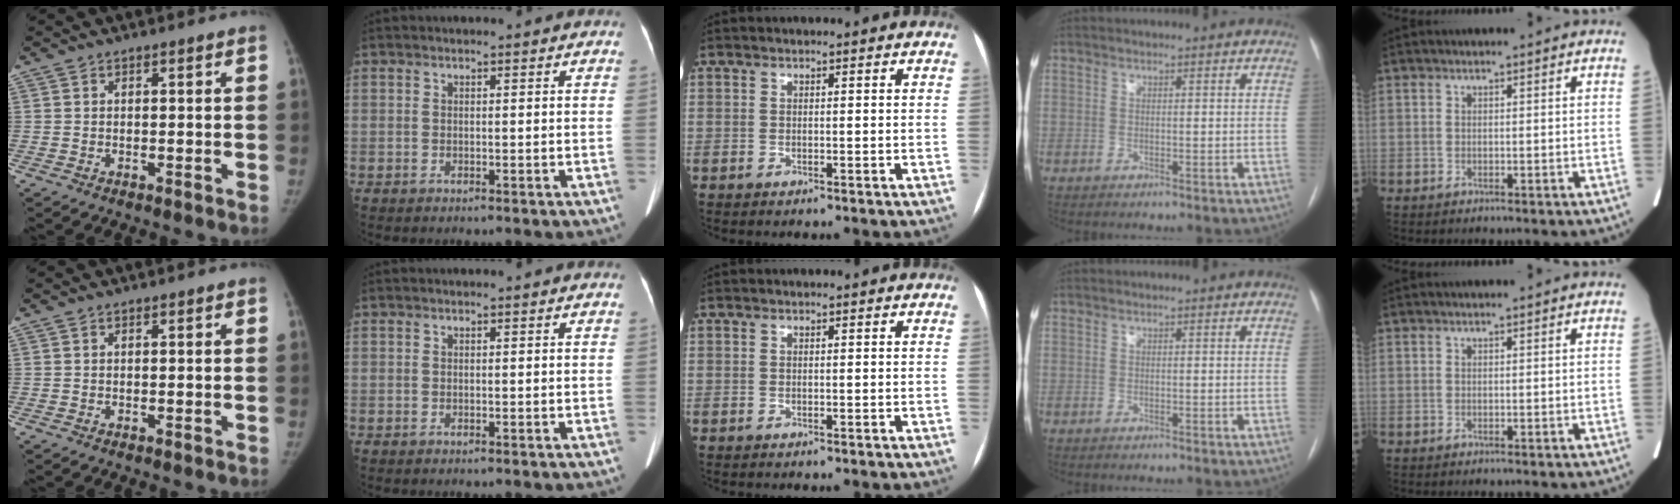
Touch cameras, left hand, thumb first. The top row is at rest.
{}